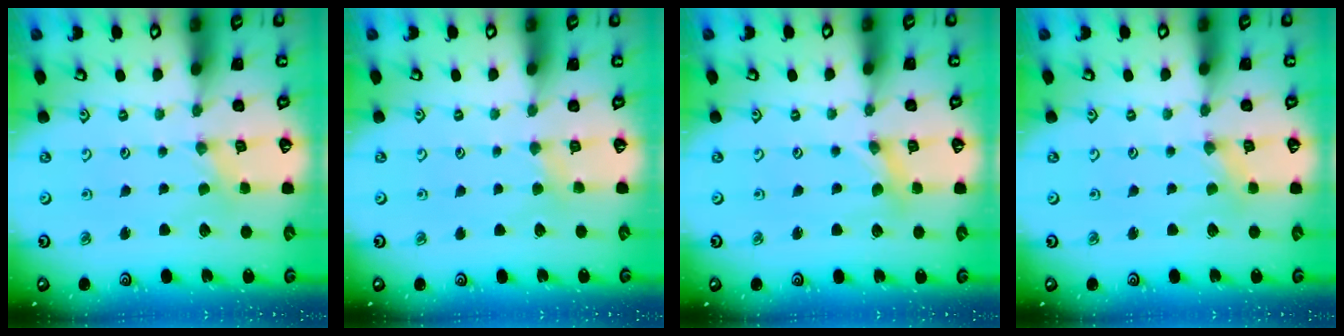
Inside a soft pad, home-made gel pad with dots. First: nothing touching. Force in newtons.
{"total": 2.2, "press": 2.2, "slide": 0.4}
{"total": 1.0, "press": 1.0, "slide": 0.2}
{"total": 0.6, "press": 0.6, "slide": 0.1}